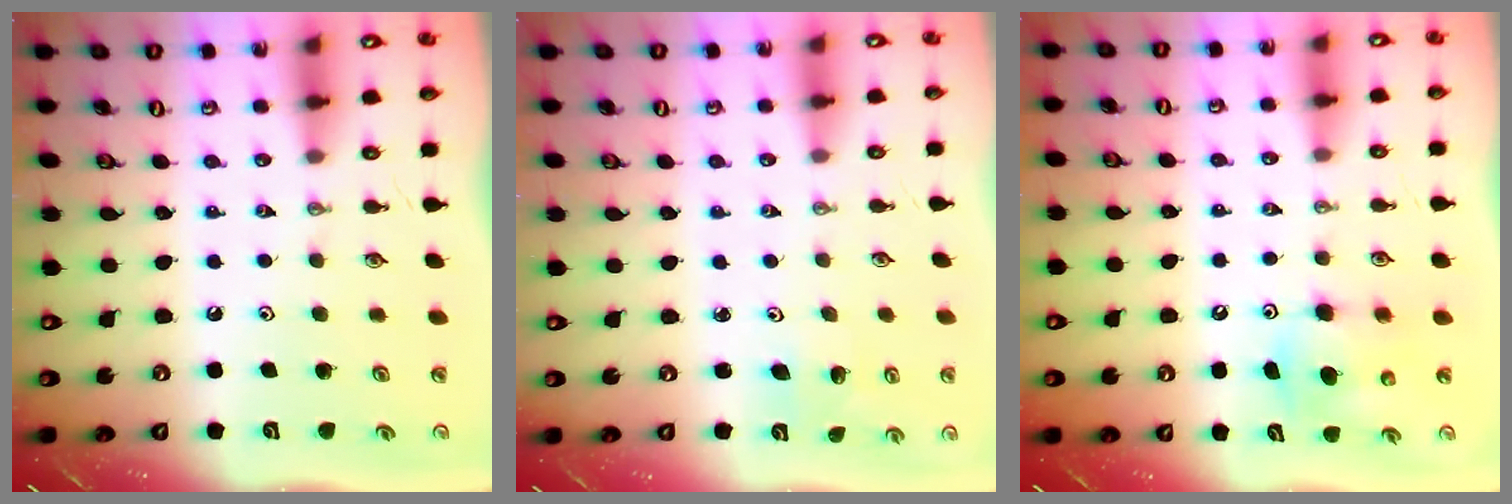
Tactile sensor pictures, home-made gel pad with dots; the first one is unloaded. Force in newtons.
{"total": 1.9, "press": 1.9, "slide": 0.0}
{"total": 6.4, "press": 6.3, "slide": 1.3}